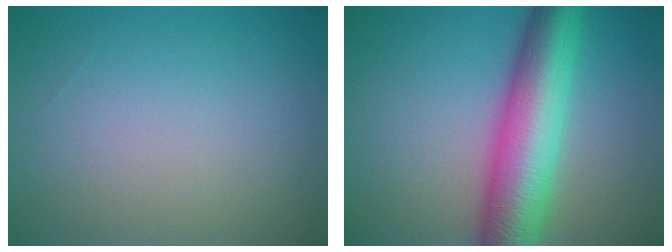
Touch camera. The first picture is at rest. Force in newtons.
{"total": 9.6, "press": 9.6, "slide": 0.2}